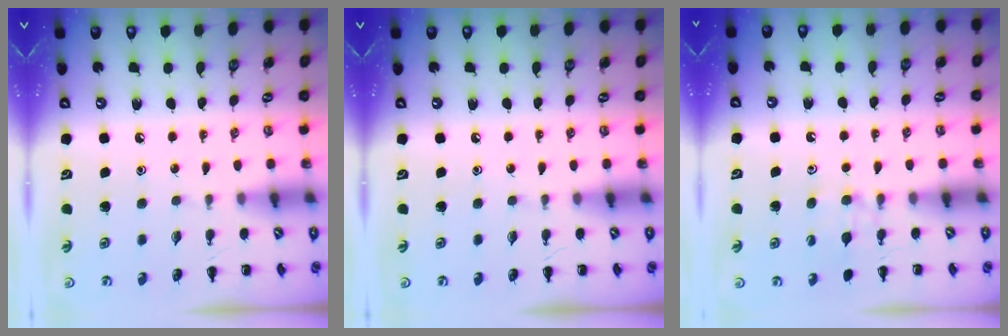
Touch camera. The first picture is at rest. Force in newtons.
{"total": 0.0}
{"total": 7.0, "press": 6.7, "slide": 1.8}